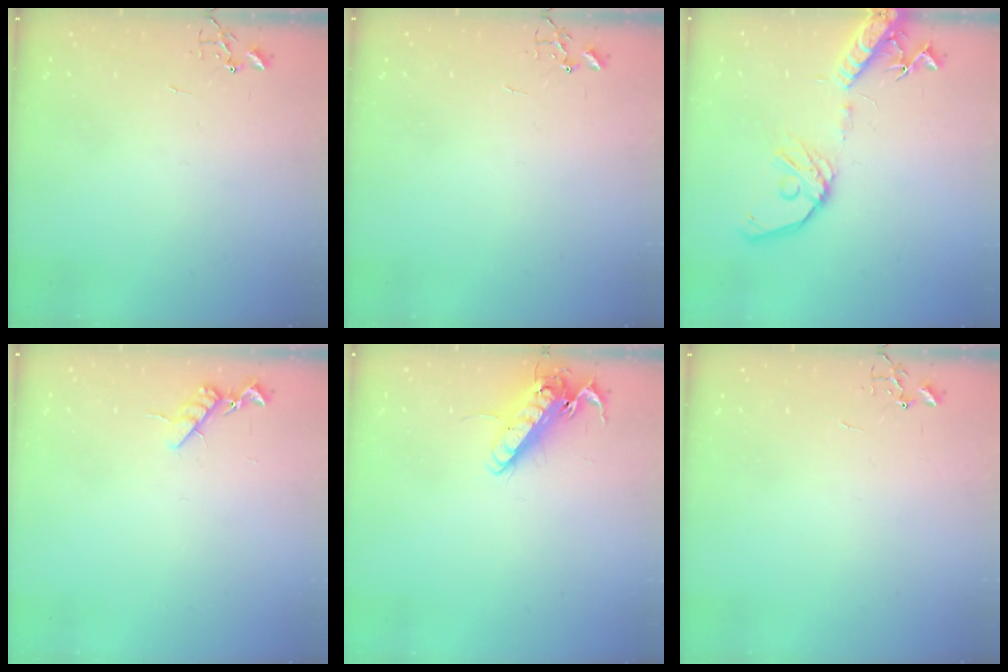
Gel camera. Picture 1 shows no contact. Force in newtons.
{"total": 0.0}
{"total": 16.3, "press": 16.0, "slide": 3.2}
{"total": 9.1, "press": 9.1, "slide": 0.6}
{"total": 15.0, "press": 14.7, "slide": 2.5}
{"total": 0.0}